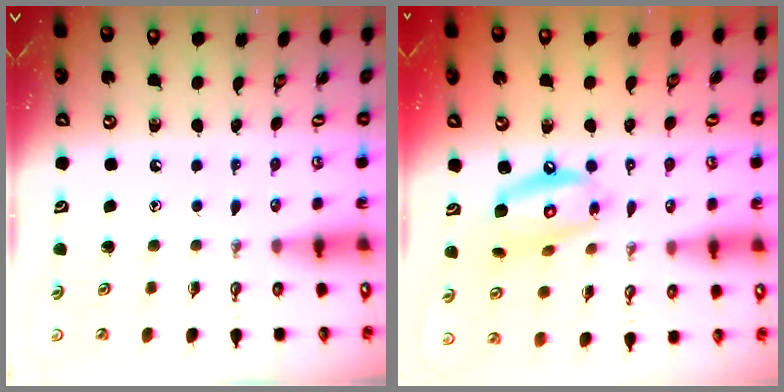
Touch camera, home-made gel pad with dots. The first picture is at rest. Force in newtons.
{"total": 12.6, "press": 12.5, "slide": 1.1}